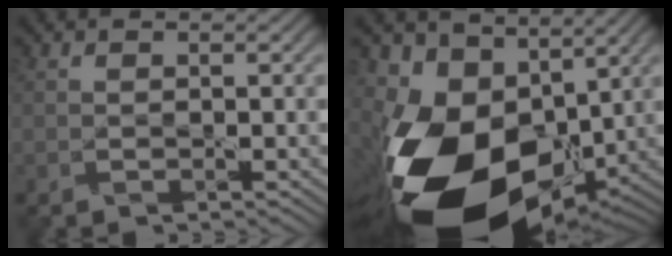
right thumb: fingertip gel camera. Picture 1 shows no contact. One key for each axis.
{"total": 18.9, "fx": -2.6, "fy": 12.6, "fz": 13.9, "tx": -0.313, "ty": -0.051, "tz": -0.021}